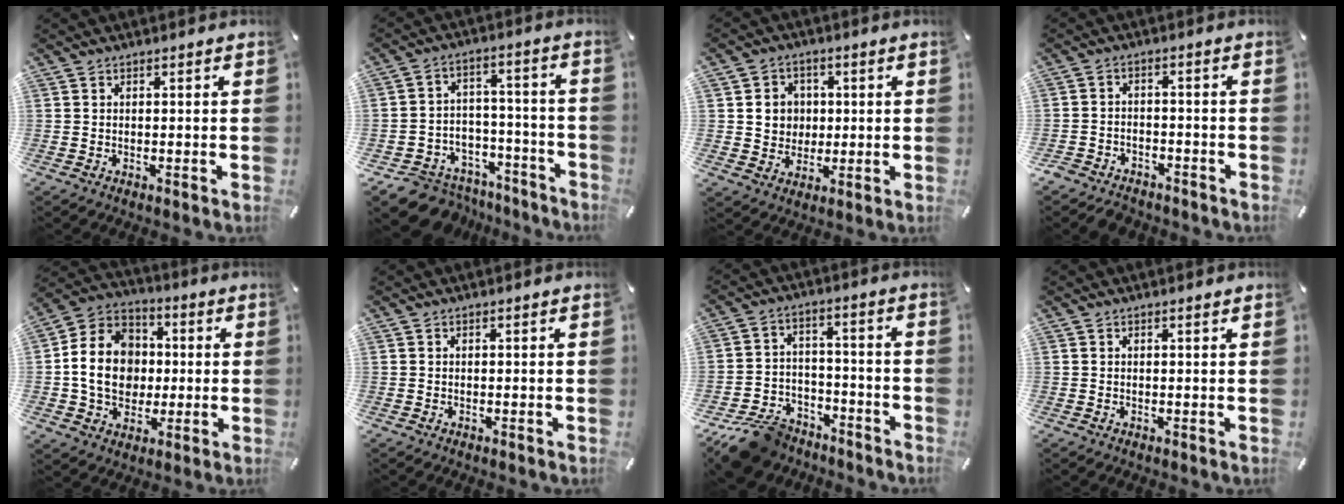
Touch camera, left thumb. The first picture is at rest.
{"total": 8.5, "force": [-5.5, 6.4, 1.2], "torque": [-0.016, 0.031, -0.090]}
{"total": 6.7, "force": [0.9, 6.5, 1.4], "torque": [-0.024, 0.004, 0.018]}
{"total": 4.6, "force": [-3.8, 2.4, 0.8], "torque": [-0.023, 0.018, -0.078]}
{"total": 14.7, "force": [-0.8, 12.6, 7.6], "torque": [-0.160, 0.022, -0.010]}
{"total": 0.0}
{"total": 11.8, "force": [-9.1, 6.6, 3.7], "torque": [-0.061, 0.066, -0.164]}
{"total": 0.6, "force": [0.3, 0.0, 0.5], "torque": [-0.008, 0.000, 0.005]}